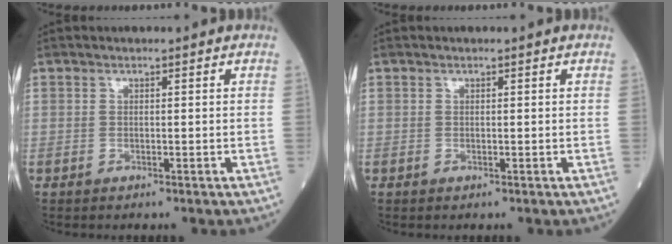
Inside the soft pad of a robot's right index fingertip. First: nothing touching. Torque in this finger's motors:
{"motor_torque": [0.15, -0.02, 0.04, 0.01]}